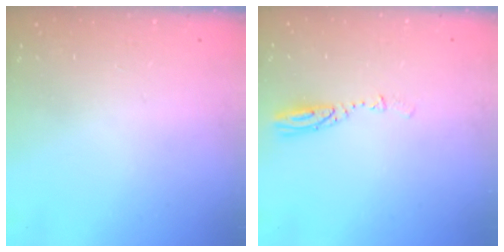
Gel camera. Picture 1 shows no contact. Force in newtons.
{"total": 3.6, "press": 3.5, "slide": 0.4}